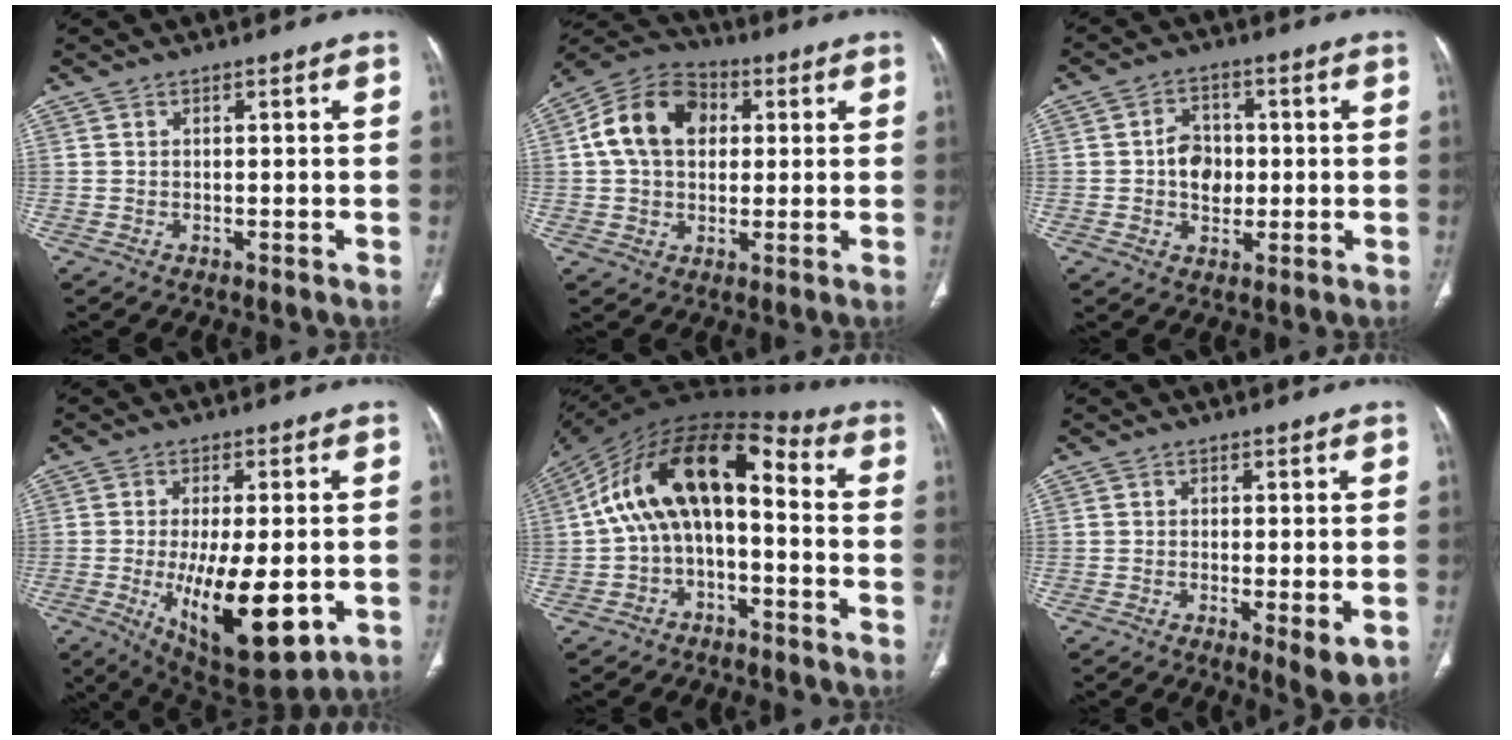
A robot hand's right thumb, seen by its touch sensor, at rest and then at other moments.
{"total": 14.0, "force": [2.8, 10.2, 9.2], "torque": [-0.146, 0.020, 0.038]}
{"total": 6.7, "force": [-0.1, 5.2, 4.2], "torque": [-0.041, 0.009, -0.003]}
{"total": 17.3, "force": [-3.8, 6.7, 15.5], "torque": [-0.255, -0.021, -0.040]}
{"total": 16.9, "force": [-0.5, 9.3, 14.2], "torque": [-0.236, 0.073, -0.019]}
{"total": 5.5, "force": [-1.4, 1.5, 5.1], "torque": [-0.081, -0.016, -0.020]}